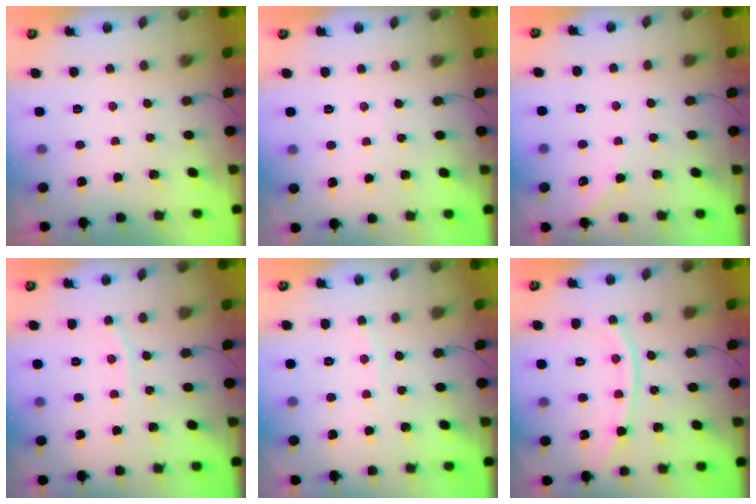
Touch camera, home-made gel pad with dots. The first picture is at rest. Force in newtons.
{"total": 3.0, "press": 3.0, "slide": 0.4}
{"total": 4.2, "press": 4.1, "slide": 0.6}
{"total": 4.5, "press": 4.5, "slide": 0.5}
{"total": 2.7, "press": 2.7, "slide": 0.4}
{"total": 11.7, "press": 11.6, "slide": 1.3}